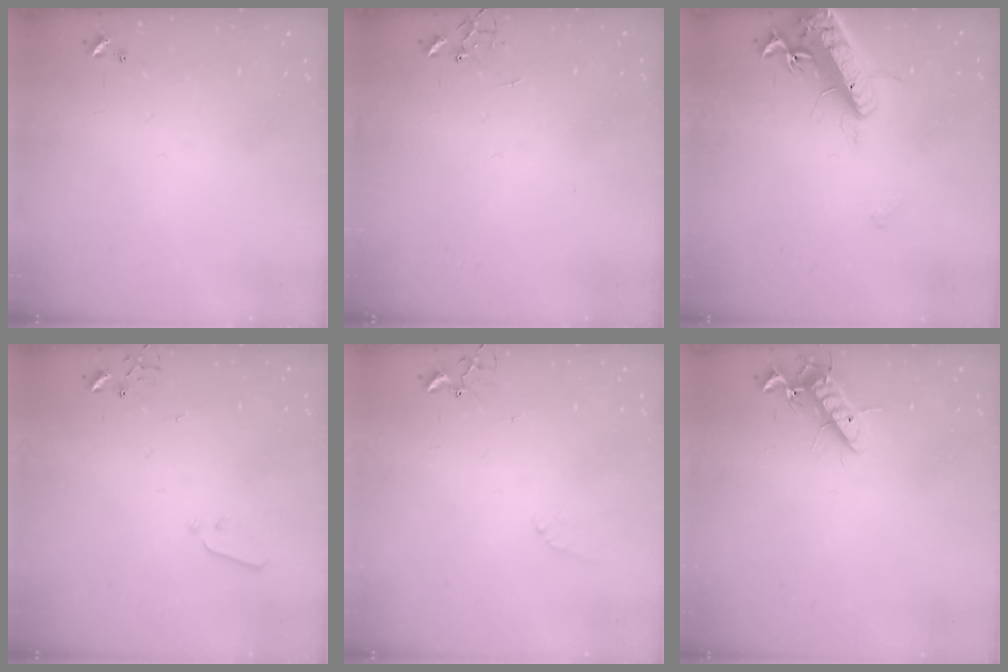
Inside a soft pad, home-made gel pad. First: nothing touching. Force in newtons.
{"total": 0.0}
{"total": 16.3, "press": 15.9, "slide": 3.8}
{"total": 2.9, "press": 2.9, "slide": 0.4}
{"total": 5.0, "press": 4.9, "slide": 0.7}
{"total": 12.1, "press": 11.9, "slide": 2.0}